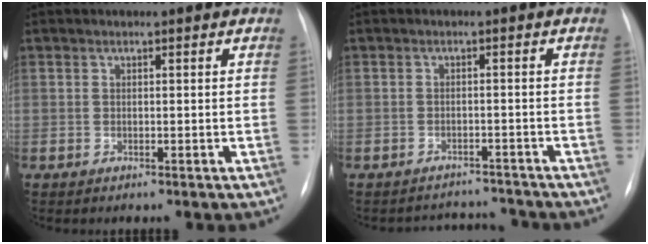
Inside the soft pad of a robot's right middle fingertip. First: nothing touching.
{"total": 4.8, "force": [-4.7, 0.7, -1.0], "torque": [0.012, 0.015, -0.064]}